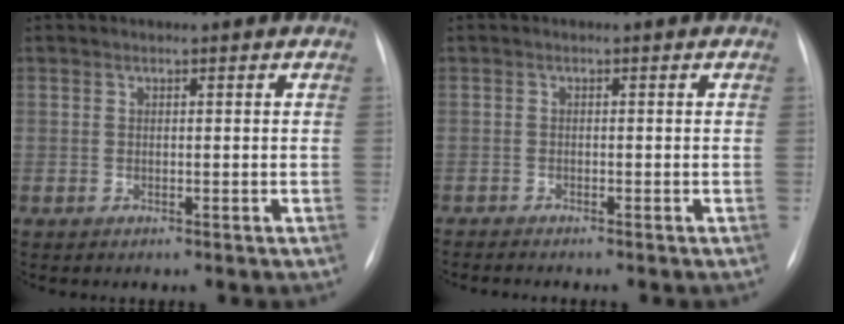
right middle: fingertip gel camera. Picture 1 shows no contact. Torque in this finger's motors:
{"motor_torque": [0.57, -0.63, 0.05, 0.00]}